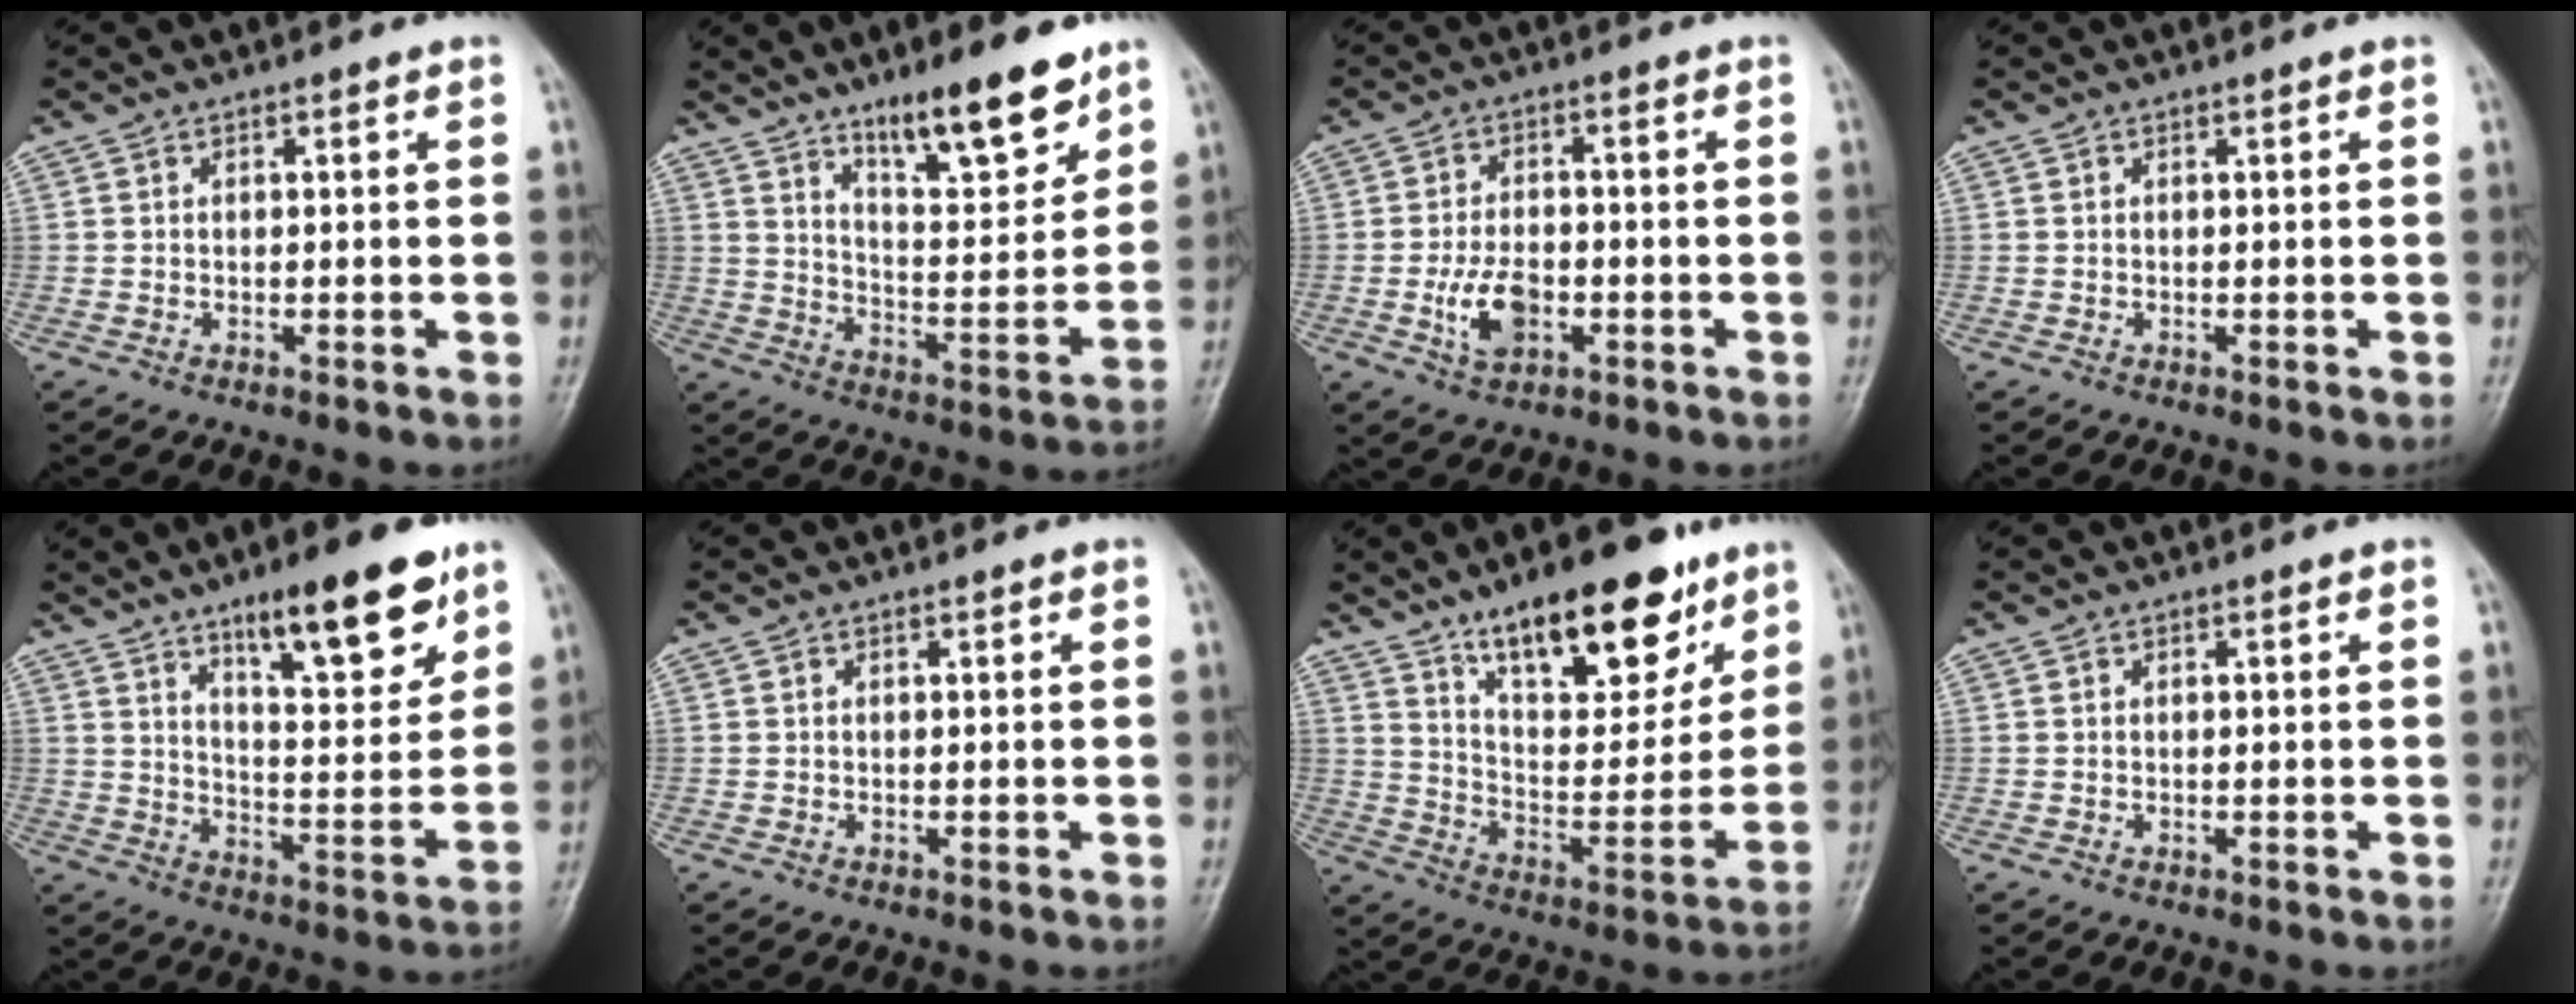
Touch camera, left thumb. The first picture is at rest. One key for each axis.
{"total": 15.4, "fx": 10.8, "fy": 4.1, "fz": 10.1, "tx": -0.125, "ty": -0.075, "tz": 0.182}
{"total": 7.2, "fx": -2.1, "fy": 4.3, "fz": 5.3, "tx": -0.090, "ty": 0.008, "tz": -0.036}
{"total": 0.0}
{"total": 17.0, "fx": 10.8, "fy": 4.9, "fz": 12.2, "tx": -0.147, "ty": -0.063, "tz": 0.172}
{"total": 0.0}
{"total": 21.3, "fx": 13.9, "fy": 8.2, "fz": 13.9, "tx": -0.163, "ty": -0.067, "tz": 0.229}
{"total": 0.0}